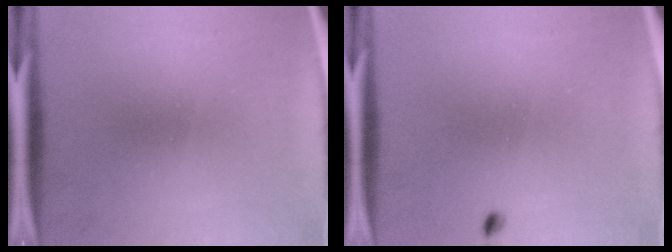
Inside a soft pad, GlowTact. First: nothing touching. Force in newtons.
{"total": 0.6}